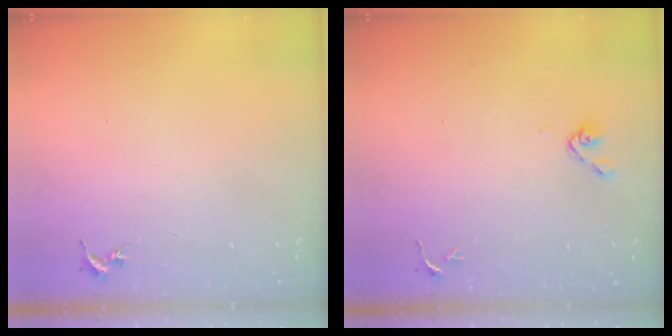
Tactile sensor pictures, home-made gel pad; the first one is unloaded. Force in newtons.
{"total": 5.9, "press": 5.4, "slide": 2.4}